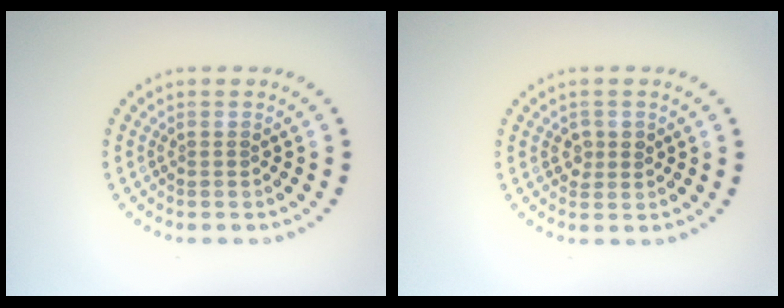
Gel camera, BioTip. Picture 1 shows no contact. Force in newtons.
{"total": 1.5, "press": 1.5, "slide": 0.3}